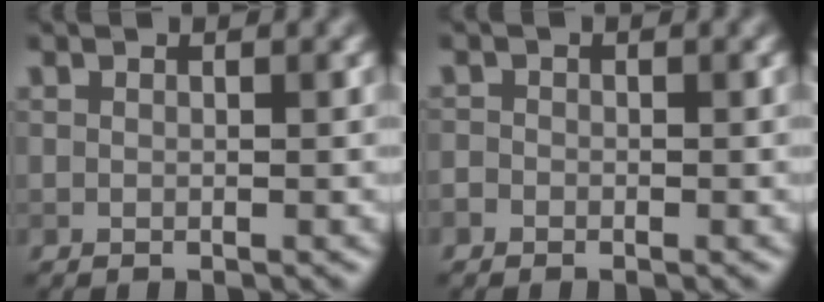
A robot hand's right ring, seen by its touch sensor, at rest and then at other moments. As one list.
[{"total": 1.1, "force": [-0.8, 0.8, 0.2], "torque": [-0.001, -0.001, -0.013]}]